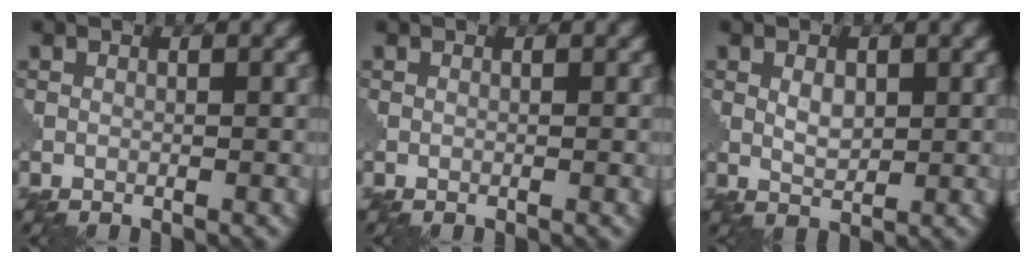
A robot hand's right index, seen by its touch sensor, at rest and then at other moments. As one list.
[{"total": 0.0}, {"total": 2.0, "force": [0.5, 1.1, 1.5], "torque": [-0.031, 0.000, 0.010]}]